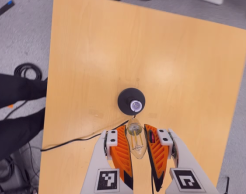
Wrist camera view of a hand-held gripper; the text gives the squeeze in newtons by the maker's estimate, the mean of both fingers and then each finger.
{"total": 22.9, "left": 26.0, "right": 19.8}